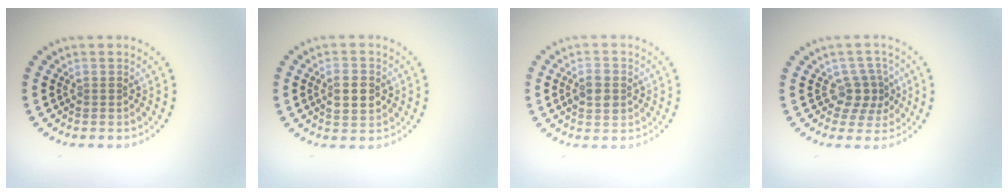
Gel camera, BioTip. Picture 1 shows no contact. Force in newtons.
{"total": 2.8, "press": 2.8, "slide": 0.2}
{"total": 2.6, "press": 2.6, "slide": 0.1}
{"total": 2.5, "press": 2.0, "slide": 1.5}